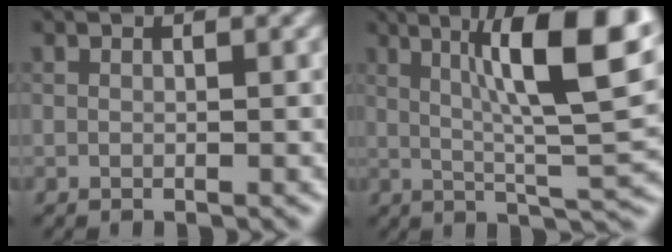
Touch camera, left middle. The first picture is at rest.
{"total": 12.0, "force": [3.8, 2.3, 11.1], "torque": [-0.156, 0.015, 0.059]}